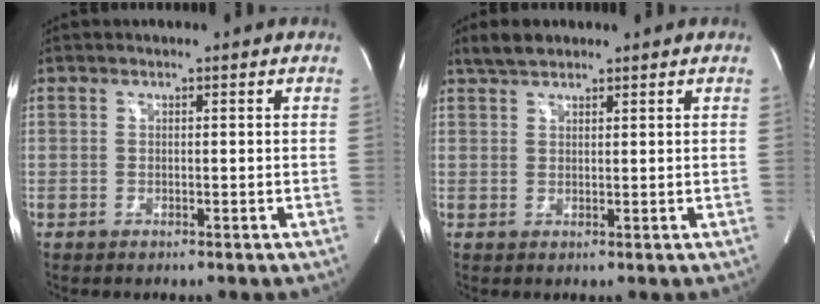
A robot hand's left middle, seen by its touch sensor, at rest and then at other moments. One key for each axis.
{"total": 3.0, "fx": 2.5, "fy": 1.1, "fz": 1.3, "tx": -0.032, "ty": 0.013, "tz": 0.048}